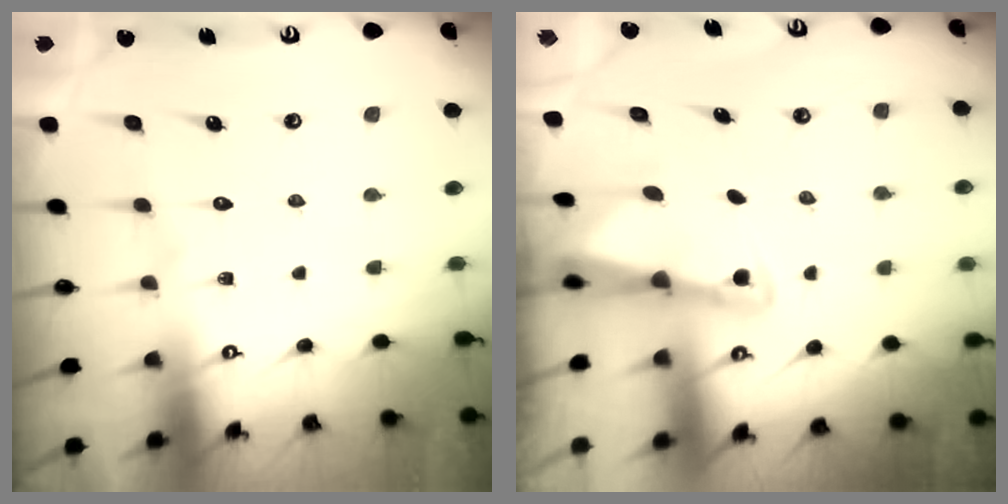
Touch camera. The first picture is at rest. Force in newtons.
{"total": 2.2, "press": 2.2, "slide": 0.3}